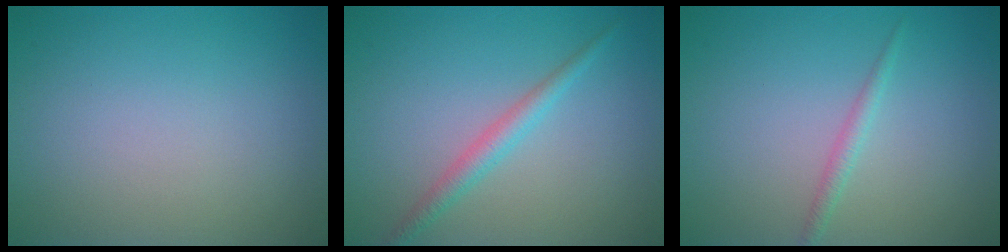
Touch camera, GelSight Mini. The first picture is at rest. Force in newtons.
{"total": 2.0, "press": 2.0, "slide": 0.1}
{"total": 1.2, "press": 1.2, "slide": 0.0}